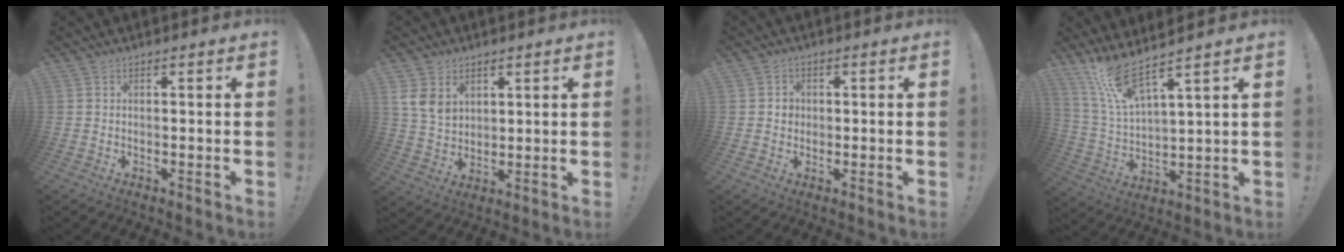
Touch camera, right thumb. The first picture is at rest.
{"total": 9.4, "force": [4.7, 6.9, 4.3], "torque": [-0.077, -0.021, 0.093]}
{"total": 2.6, "force": [0.0, 2.4, 1.0], "torque": [-0.008, 0.001, -0.002]}
{"total": 11.4, "force": [9.0, 1.8, 6.8], "torque": [-0.155, -0.046, 0.161]}